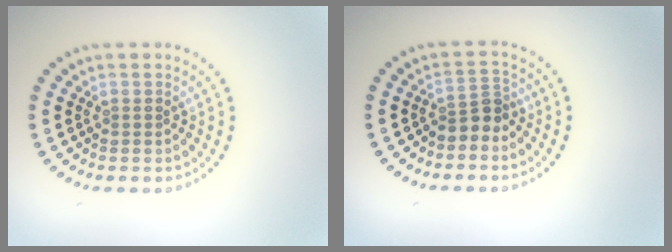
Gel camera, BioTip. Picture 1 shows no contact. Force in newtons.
{"total": 2.3, "press": 1.7, "slide": 1.6}